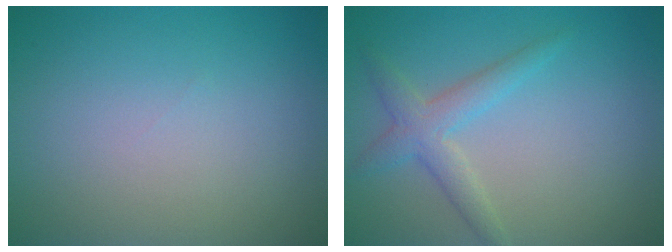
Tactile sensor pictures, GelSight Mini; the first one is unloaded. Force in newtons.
{"total": 2.8, "press": 2.8, "slide": 0.1}